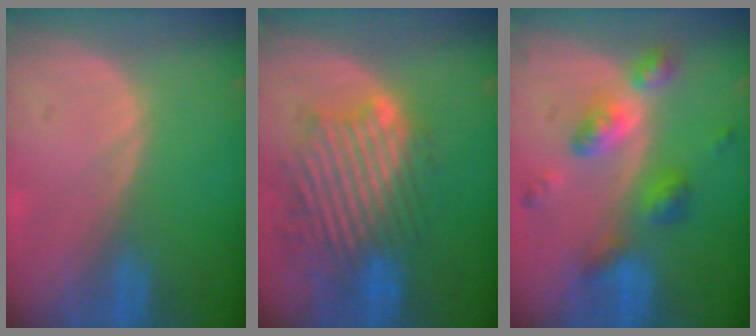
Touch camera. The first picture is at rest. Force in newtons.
{"total": 11.0, "press": 10.2, "slide": 4.1}
{"total": 7.2, "press": 7.2, "slide": 0.6}